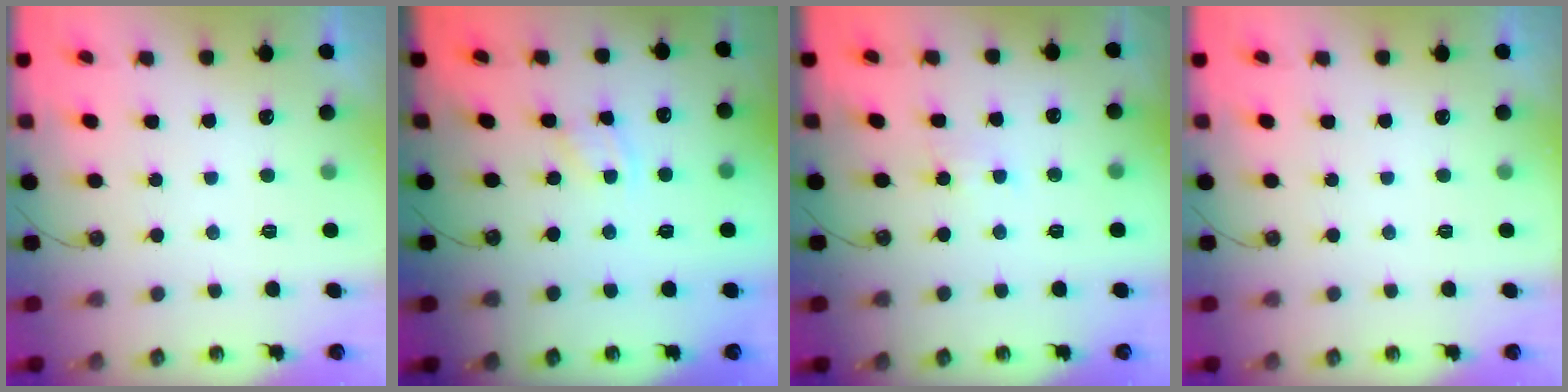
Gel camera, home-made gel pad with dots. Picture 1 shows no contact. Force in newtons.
{"total": 2.6, "press": 2.6, "slide": 0.4}
{"total": 5.7, "press": 5.7, "slide": 0.6}
{"total": 0.0}